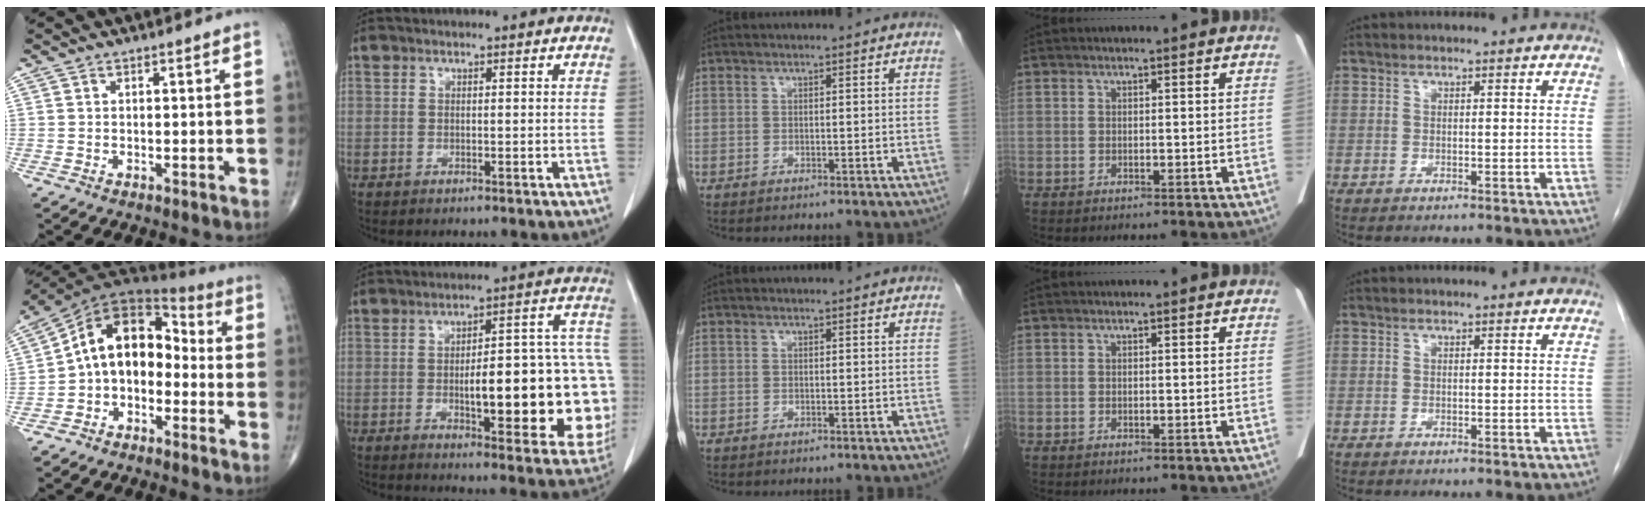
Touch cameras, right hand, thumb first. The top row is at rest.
{"thumb": {"total": 12.7, "force": [-2.0, 8.8, 8.9], "torque": [-0.119, 0.065, -0.051]}, "index": {"total": 24.1, "force": [-3.1, 6.2, 23.1], "torque": [-0.214, 0.032, -0.025]}}